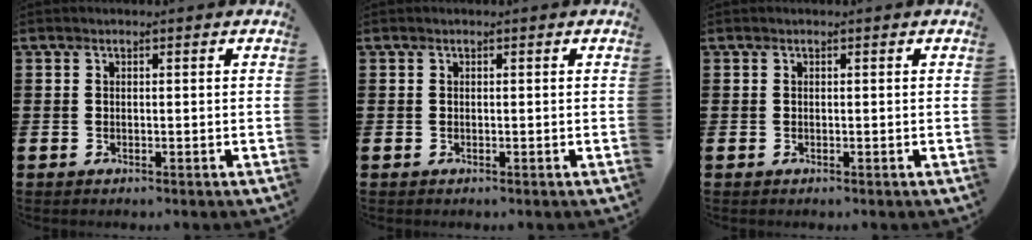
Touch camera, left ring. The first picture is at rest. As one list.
[{"total": 0.0}, {"total": 0.0}]